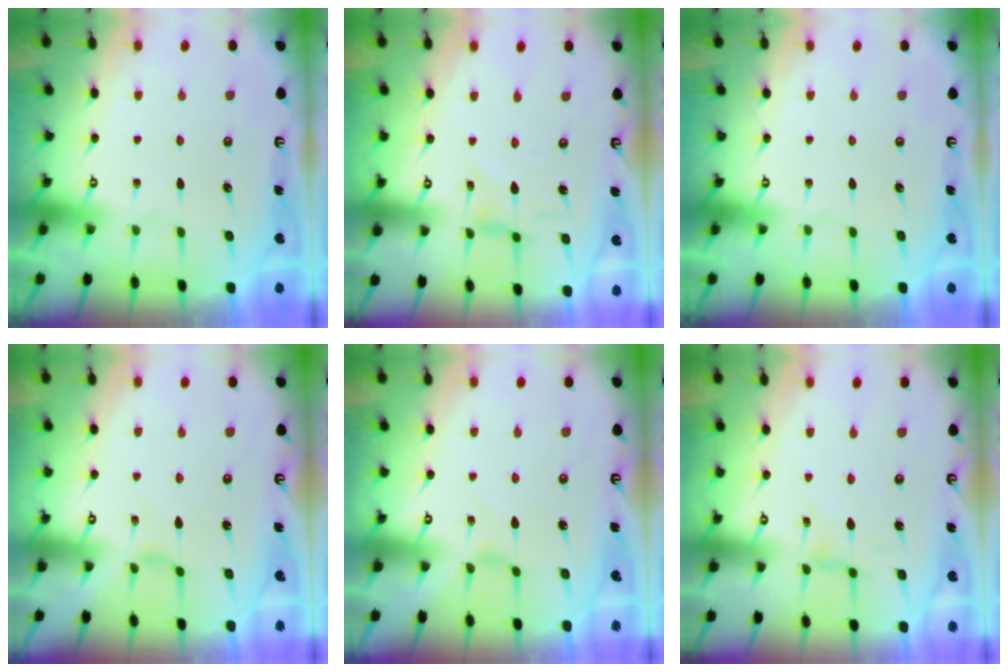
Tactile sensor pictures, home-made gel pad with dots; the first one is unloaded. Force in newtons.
{"total": 1.7, "press": 1.6, "slide": 0.4}
{"total": 0.0}
{"total": 0.0}
{"total": 0.0}
{"total": 1.2, "press": 1.1, "slide": 0.4}